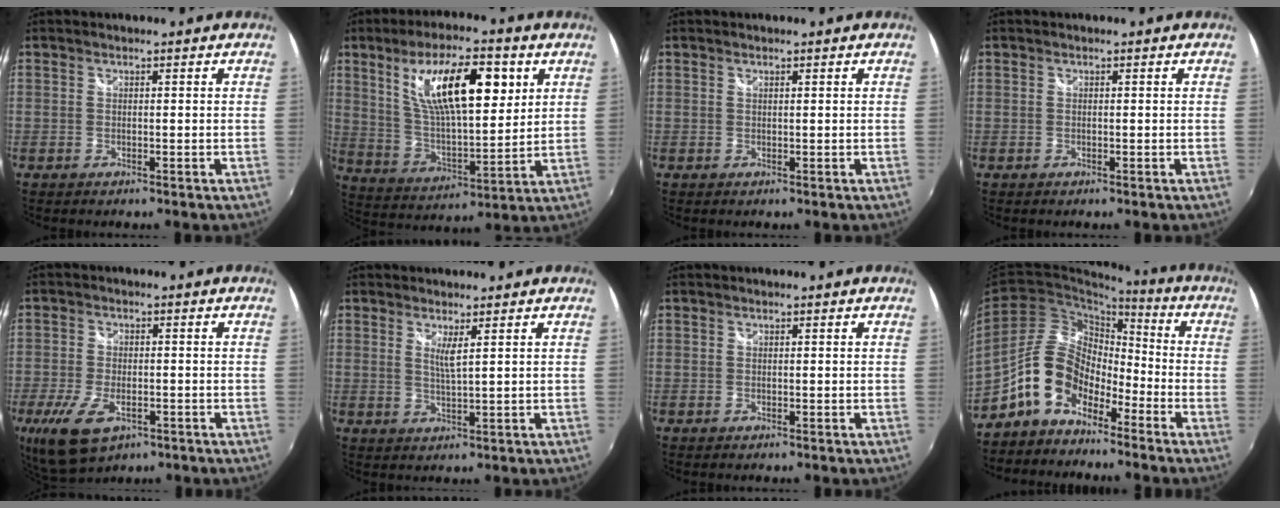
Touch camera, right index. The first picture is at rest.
{"total": 18.2, "force": [7.4, 6.2, 15.4], "torque": [-0.268, 0.010, 0.136]}
{"total": 0.0}
{"total": 0.0}
{"total": 11.1, "force": [-5.4, 5.8, 7.8], "torque": [-0.182, -0.034, -0.093]}
{"total": 2.7, "force": [1.3, -0.1, 2.3], "torque": [-0.043, -0.009, 0.020]}
{"total": 0.0}
{"total": 11.5, "force": [-7.6, 6.8, 5.3], "torque": [-0.102, 0.028, -0.144]}